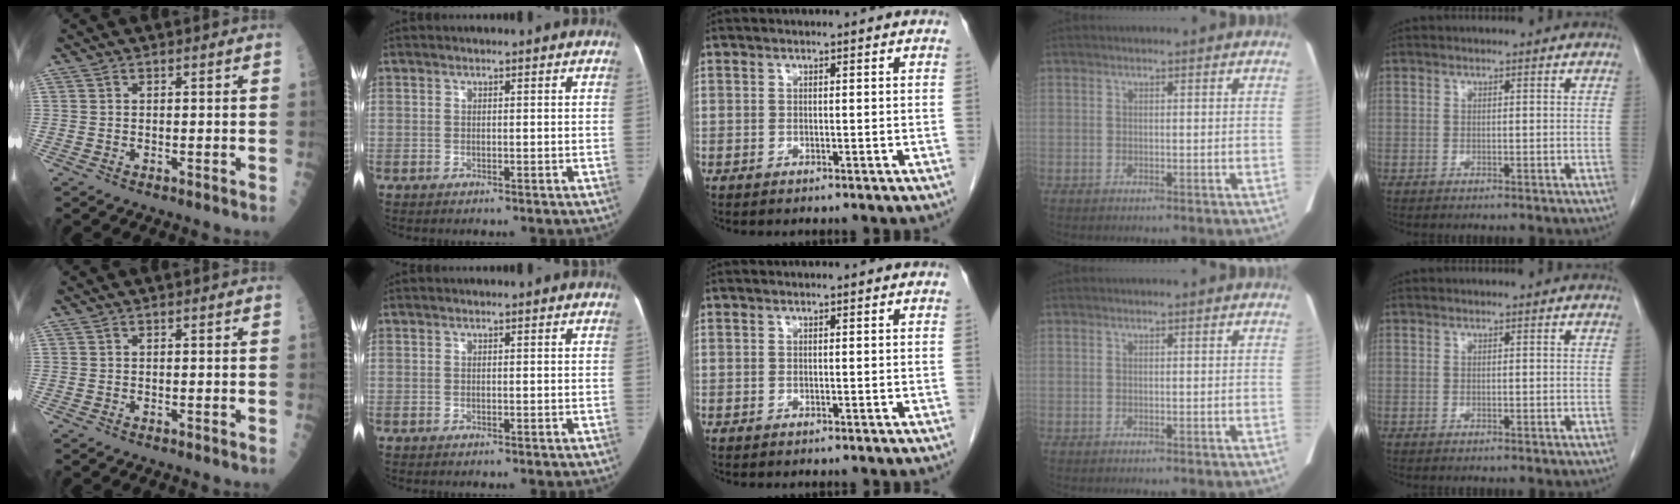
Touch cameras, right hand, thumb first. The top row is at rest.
{}